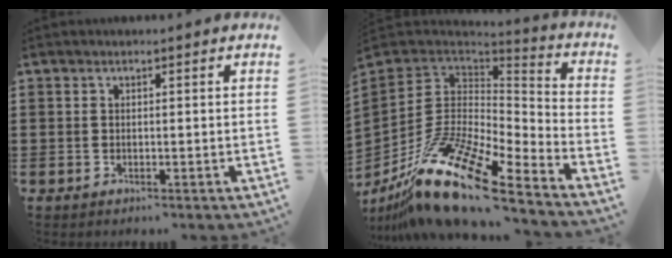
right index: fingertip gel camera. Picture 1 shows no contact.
{"total": 17.7, "force": [-11.9, 4.8, 12.1], "torque": [-0.258, 0.023, -0.221]}